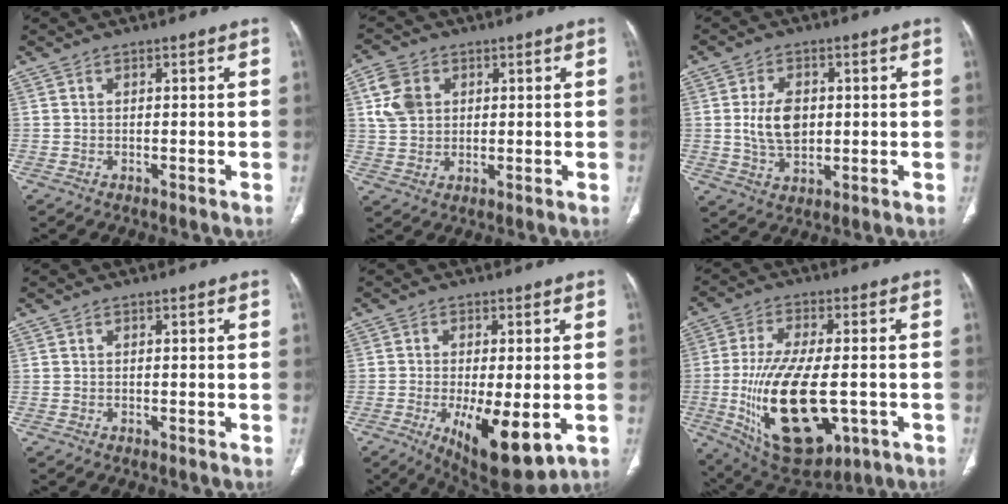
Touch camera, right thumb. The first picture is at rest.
{"total": 7.4, "force": [2.2, 5.8, 4.1], "torque": [-0.068, 0.000, 0.044]}
{"total": 8.1, "force": [0.6, 5.2, 6.2], "torque": [-0.104, -0.005, 0.017]}
{"total": 0.0}
{"total": 13.2, "force": [-3.7, 4.8, 11.7], "torque": [-0.182, -0.021, -0.042]}
{"total": 22.1, "force": [-4.5, 10.5, 18.9], "torque": [-0.353, -0.009, -0.047]}